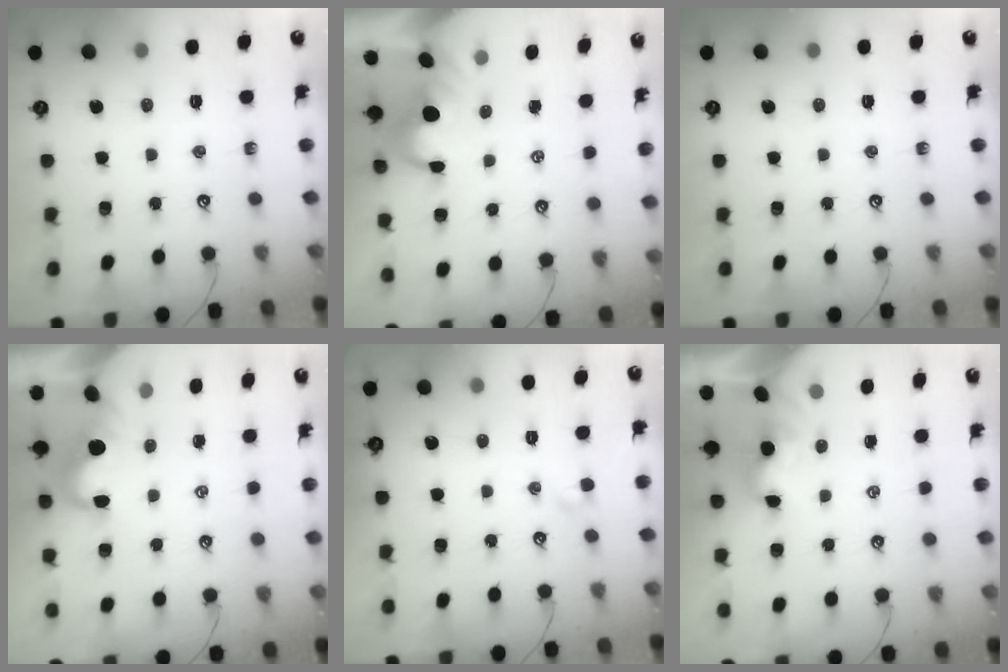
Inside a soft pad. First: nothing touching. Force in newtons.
{"total": 3.0, "press": 2.8, "slide": 1.1}
{"total": 0.0}
{"total": 0.0}
{"total": 1.0, "press": 0.9, "slide": 0.3}
{"total": 2.0, "press": 2.0, "slide": 0.5}